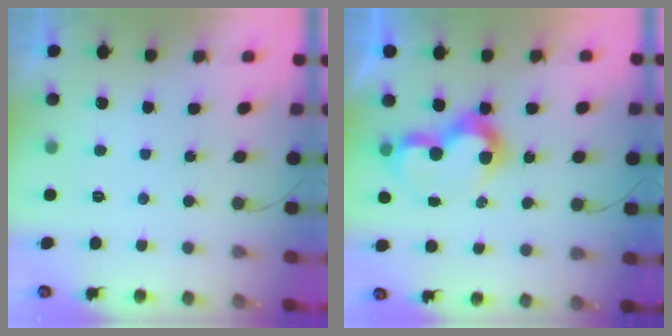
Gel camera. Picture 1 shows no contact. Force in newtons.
{"total": 10.0, "press": 10.0, "slide": 1.1}